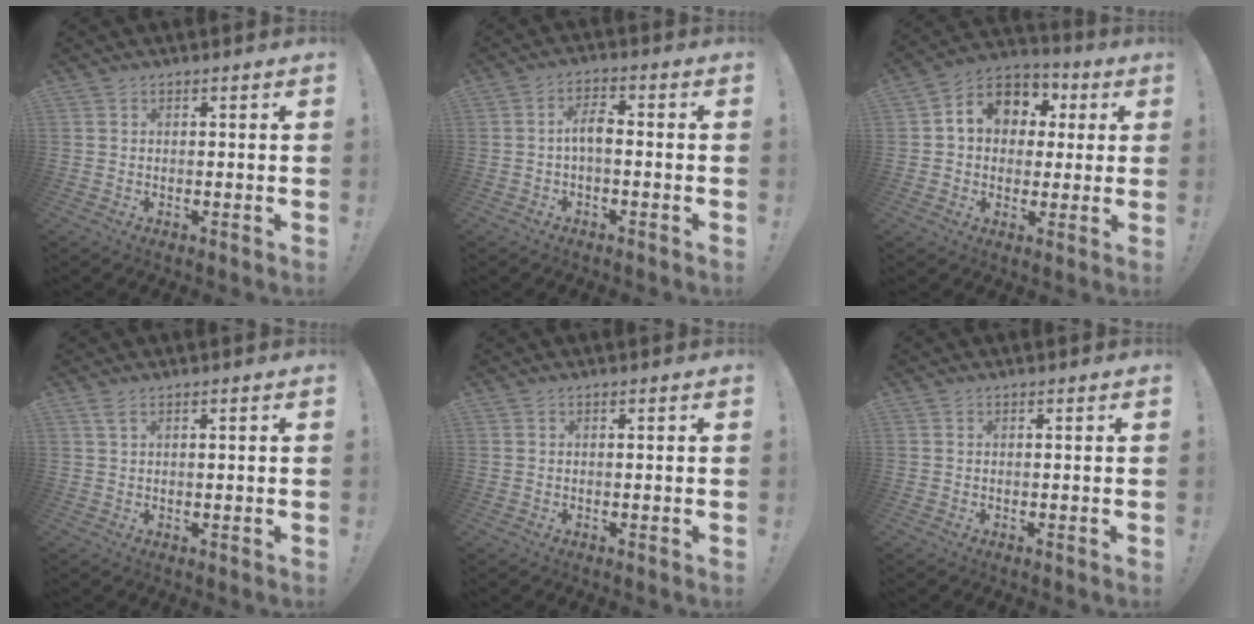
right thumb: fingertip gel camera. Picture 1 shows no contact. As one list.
[{"total": 5.2, "force": [-1.2, 2.0, 4.7], "torque": [-0.095, 0.012, -0.023]}, {"total": 10.8, "force": [2.5, 9.2, 5.0], "torque": [-0.074, -0.003, 0.053]}, {"total": 1.8, "force": [0.9, 0.2, 1.6], "torque": [-0.031, -0.002, 0.016]}, {"total": 0.0}, {"total": 0.0}]